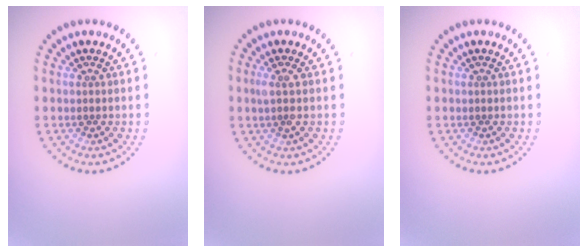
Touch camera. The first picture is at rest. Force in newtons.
{"total": 1.5, "press": 1.3, "slide": 0.7}
{"total": 0.0}